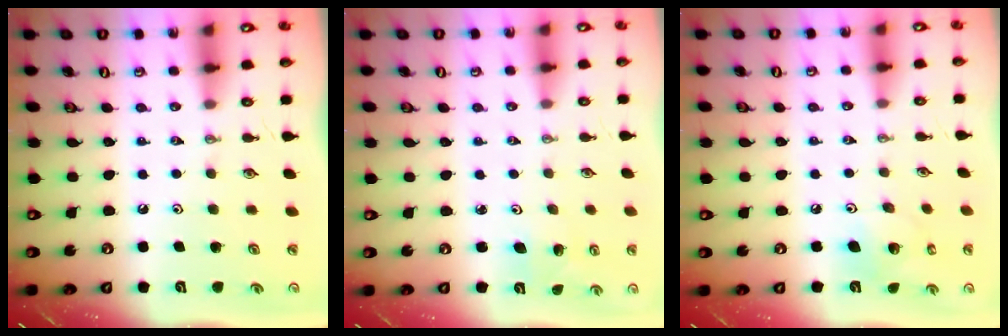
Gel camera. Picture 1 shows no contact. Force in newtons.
{"total": 2.0, "press": 2.0, "slide": 0.2}
{"total": 8.8, "press": 8.8, "slide": 0.5}